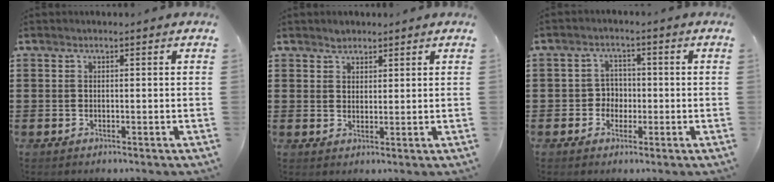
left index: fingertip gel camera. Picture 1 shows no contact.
{"total": 2.1, "force": [1.8, 1.1, 0.0], "torque": [0.003, 0.000, 0.033]}
{"total": 3.2, "force": [-0.8, 2.8, 1.3], "torque": [-0.036, 0.005, -0.019]}